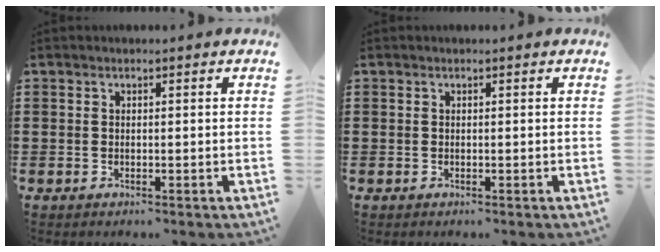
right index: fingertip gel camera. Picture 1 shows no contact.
{"total": 0.0}